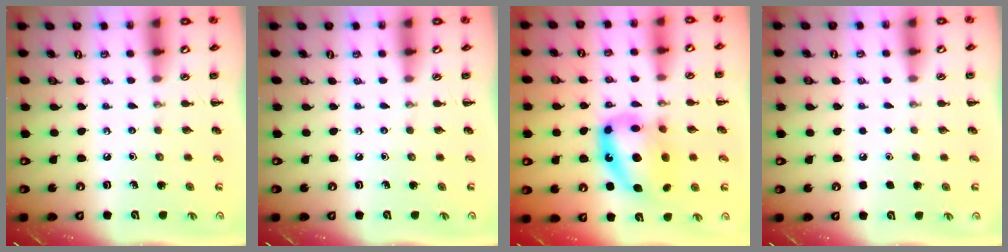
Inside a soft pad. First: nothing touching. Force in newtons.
{"total": 0.0}
{"total": 14.0, "press": 13.6, "slide": 3.3}
{"total": 1.8, "press": 1.8, "slide": 0.1}